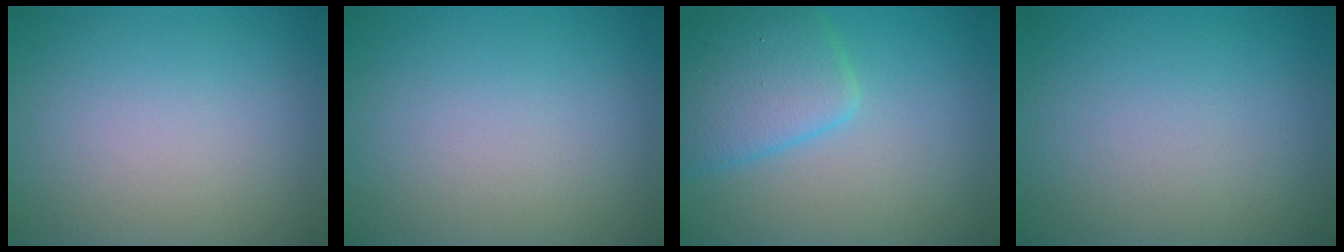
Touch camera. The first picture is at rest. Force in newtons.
{"total": 0.0}
{"total": 5.1, "press": 5.1, "slide": 0.2}
{"total": 0.0}